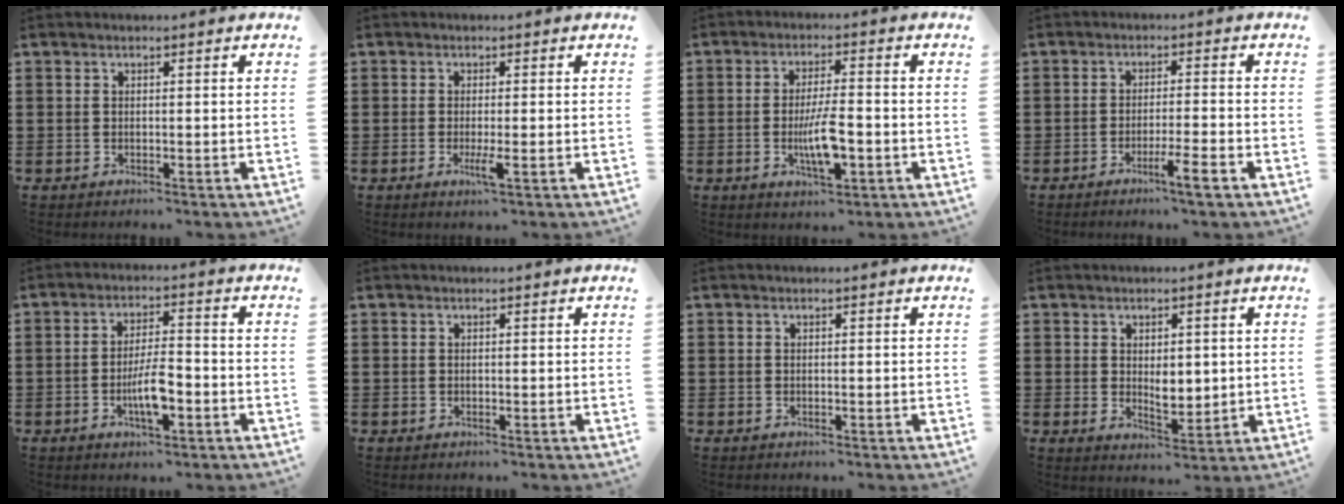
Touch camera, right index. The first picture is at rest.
{"total": 2.8, "force": [-0.9, 0.2, 2.6], "torque": [-0.060, -0.011, -0.021]}
{"total": 6.9, "force": [-1.9, 1.8, 6.4], "torque": [-0.125, -0.007, -0.035]}
{"total": 4.3, "force": [-2.8, -0.1, 3.2], "torque": [-0.058, -0.009, -0.050]}
{"total": 6.4, "force": [-2.2, 1.9, 5.7], "torque": [-0.114, -0.002, -0.043]}
{"total": 0.0}
{"total": 0.0}
{"total": 3.9, "force": [0.8, 2.3, 3.0], "torque": [-0.037, -0.001, 0.009]}